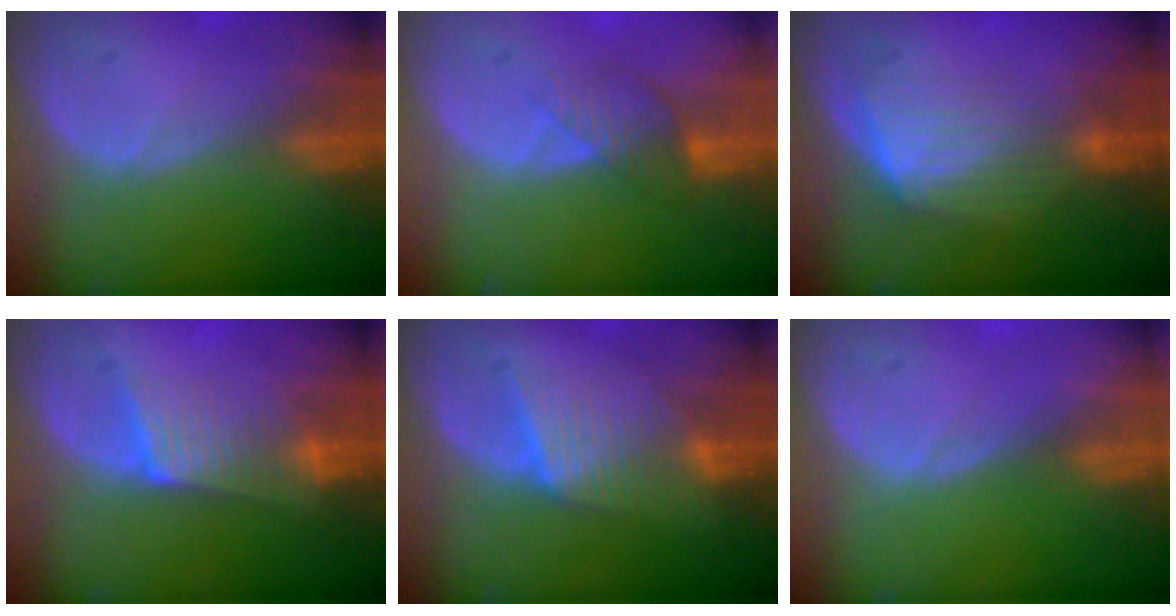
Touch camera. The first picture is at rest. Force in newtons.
{"total": 4.5, "press": 3.8, "slide": 2.3}
{"total": 6.4, "press": 6.3, "slide": 1.2}
{"total": 6.5, "press": 5.8, "slide": 3.0}
{"total": 6.5, "press": 6.4, "slide": 1.0}
{"total": 0.0}